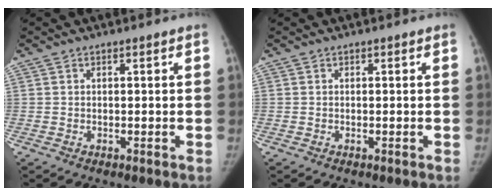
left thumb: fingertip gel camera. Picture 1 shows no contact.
{"total": 0.0}